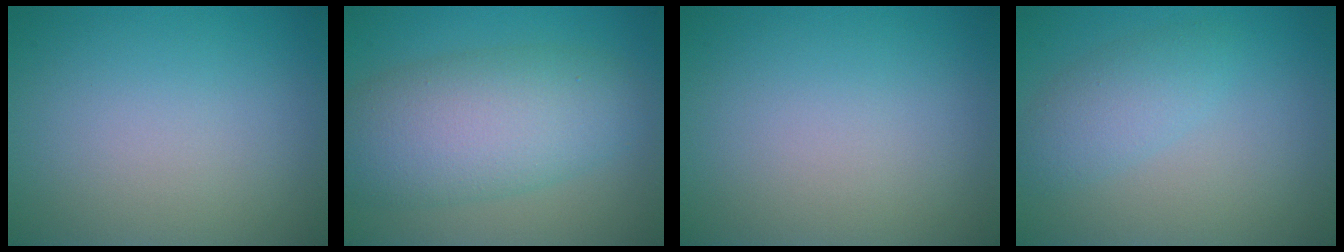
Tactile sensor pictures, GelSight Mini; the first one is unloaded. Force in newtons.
{"total": 8.1, "press": 8.1, "slide": 0.2}
{"total": 0.0}
{"total": 2.8, "press": 2.8, "slide": 0.1}